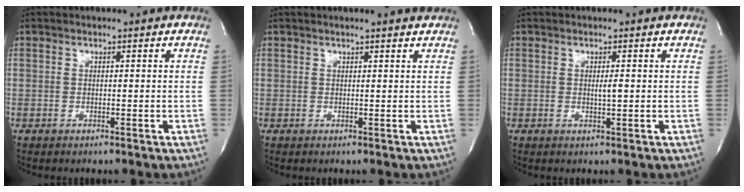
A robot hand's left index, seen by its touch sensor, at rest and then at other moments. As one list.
[{"total": 3.3, "force": [3.2, -0.2, 1.0], "torque": [-0.021, -0.001, 0.030]}, {"total": 1.2, "force": [-0.1, 0.0, 1.2], "torque": [-0.028, -0.008, 0.001]}]